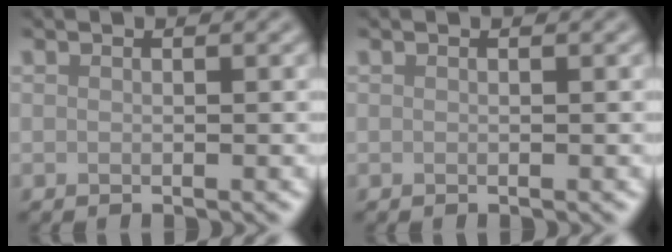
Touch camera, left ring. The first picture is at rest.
{"total": 0.0}